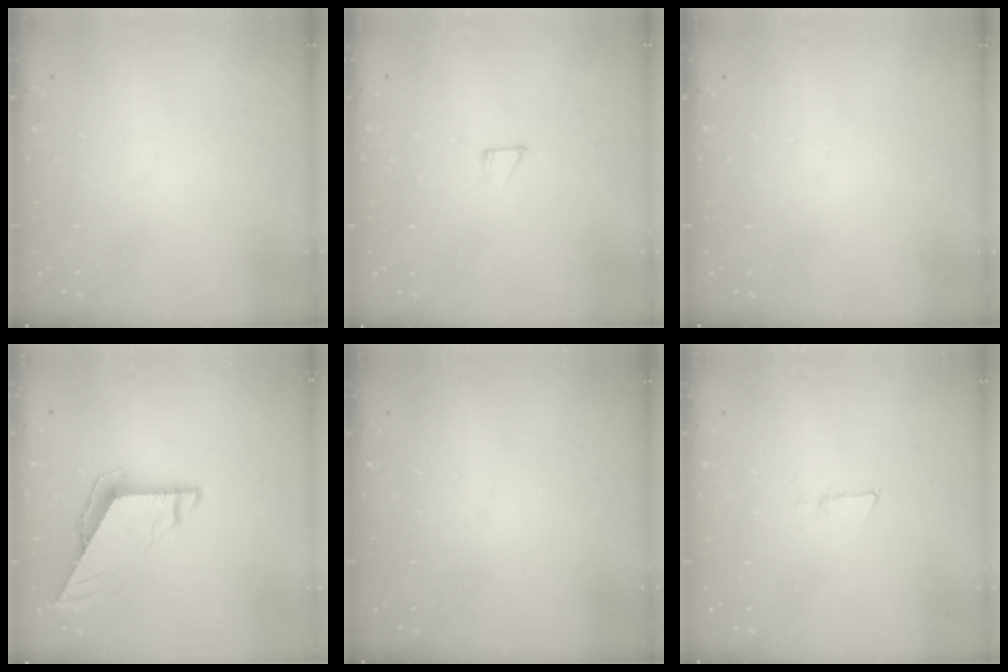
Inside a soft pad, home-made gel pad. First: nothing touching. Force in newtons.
{"total": 2.6, "press": 2.6, "slide": 0.1}
{"total": 0.0}
{"total": 7.7, "press": 7.6, "slide": 0.6}
{"total": 0.0}
{"total": 3.9, "press": 3.8, "slide": 0.9}